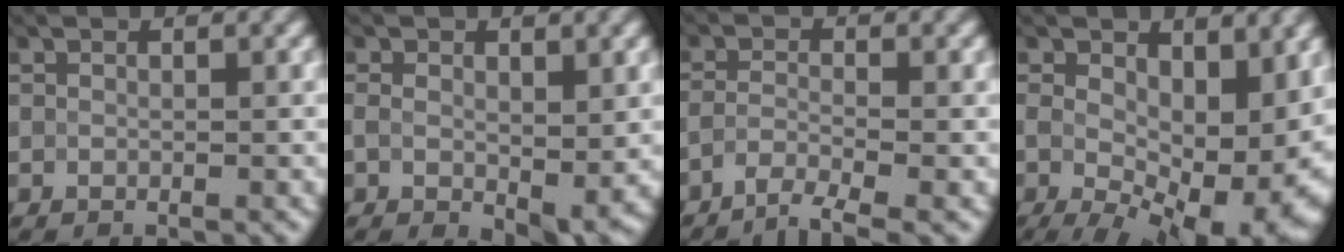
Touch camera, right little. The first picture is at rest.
{"total": 4.6, "force": [-0.6, 2.4, 3.8], "torque": [-0.072, -0.012, 0.003]}
{"total": 2.8, "force": [-2.5, 0.1, 1.3], "torque": [-0.023, 0.001, -0.055]}
{"total": 15.0, "force": [-1.2, 7.9, 12.7], "torque": [-0.166, -0.032, 0.013]}